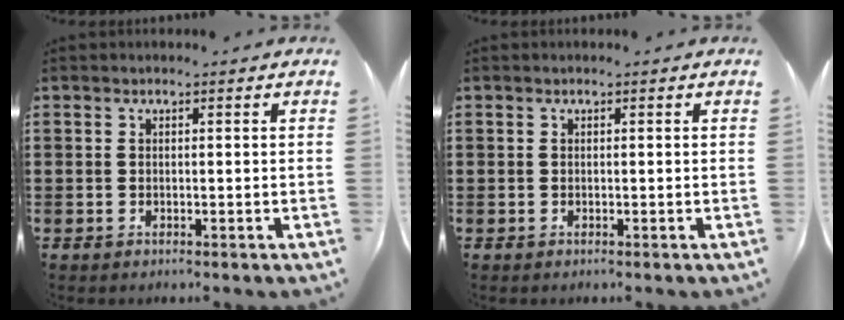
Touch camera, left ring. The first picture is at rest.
{"total": 0.0}